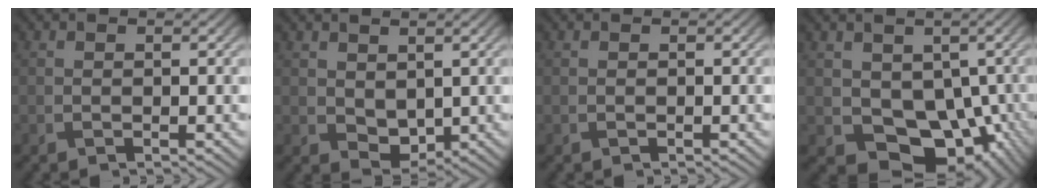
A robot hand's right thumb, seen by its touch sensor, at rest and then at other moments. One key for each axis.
{"total": 3.4, "fx": 1.1, "fy": 2.3, "fz": 2.2, "tx": -0.050, "ty": -0.009, "tz": 0.027}
{"total": 0.0}
{"total": 9.7, "fx": -0.6, "fy": 7.5, "fz": 6.1, "tx": -0.106, "ty": -0.040, "tz": -0.002}